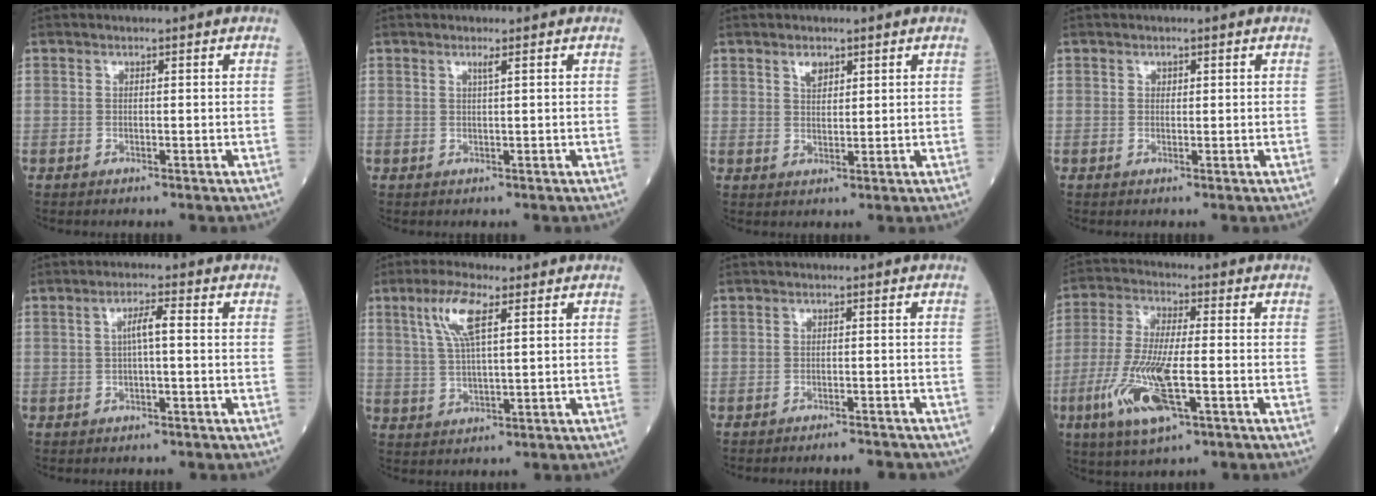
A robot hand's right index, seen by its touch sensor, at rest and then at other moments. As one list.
[{"total": 0.9, "force": [0.5, -0.3, 0.7], "torque": [-0.022, -0.005, 0.012]}, {"total": 2.3, "force": [1.5, 1.1, 1.3], "torque": [-0.023, 0.000, 0.029]}, {"total": 0.6, "force": [0.3, 0.4, 0.2], "torque": [-0.001, -0.001, 0.004]}, {"total": 2.9, "force": [0.1, 0.2, 2.9], "torque": [-0.053, 0.005, 0.002]}, {"total": 7.1, "force": [3.2, 1.3, 6.2], "torque": [-0.131, 0.007, 0.064]}, {"total": 4.3, "force": [-4.0, 0.7, 1.2], "torque": [-0.008, -0.001, -0.054]}, {"total": 12.4, "force": [-4.2, 2.5, 11.4], "torque": [-0.241, -0.019, -0.076]}]